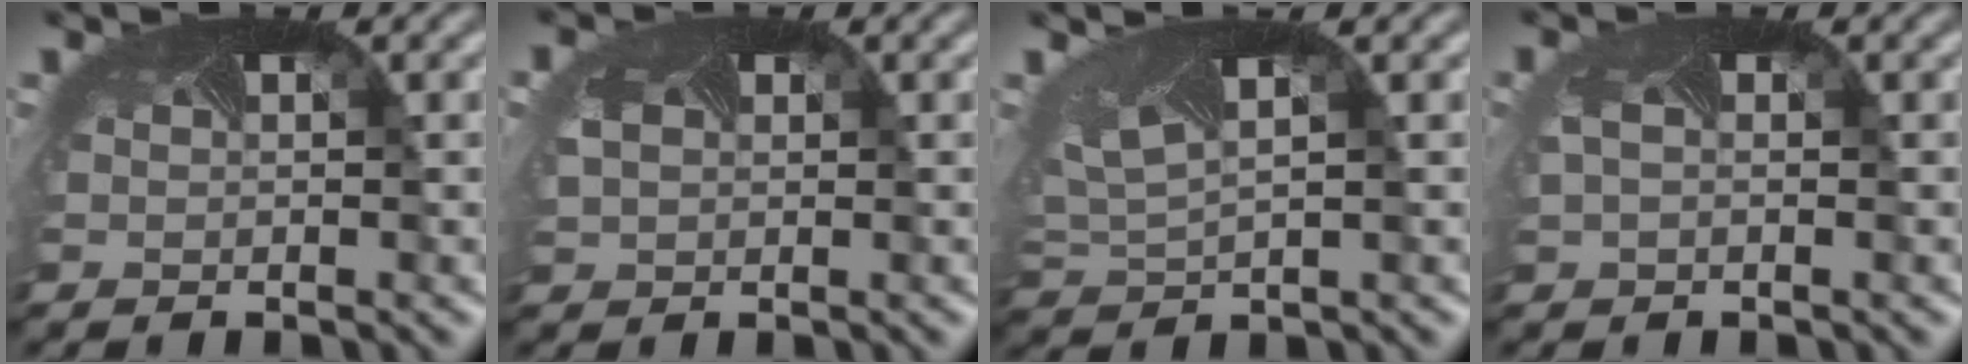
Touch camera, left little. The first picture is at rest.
{"total": 1.5, "force": [0.0, 1.4, 0.6], "torque": [-0.036, -0.014, 0.012]}
{"total": 3.9, "force": [1.7, 1.9, 3.0], "torque": [-0.071, 0.007, 0.049]}
{"total": 1.2, "force": [-0.2, 0.9, 0.8], "torque": [-0.036, -0.002, 0.014]}